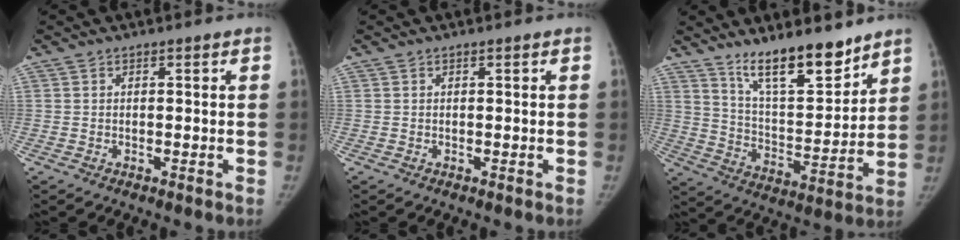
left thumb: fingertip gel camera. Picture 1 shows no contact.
{"total": 0.0}
{"total": 14.6, "force": [11.3, 4.0, 8.2], "torque": [-0.104, -0.086, 0.200]}